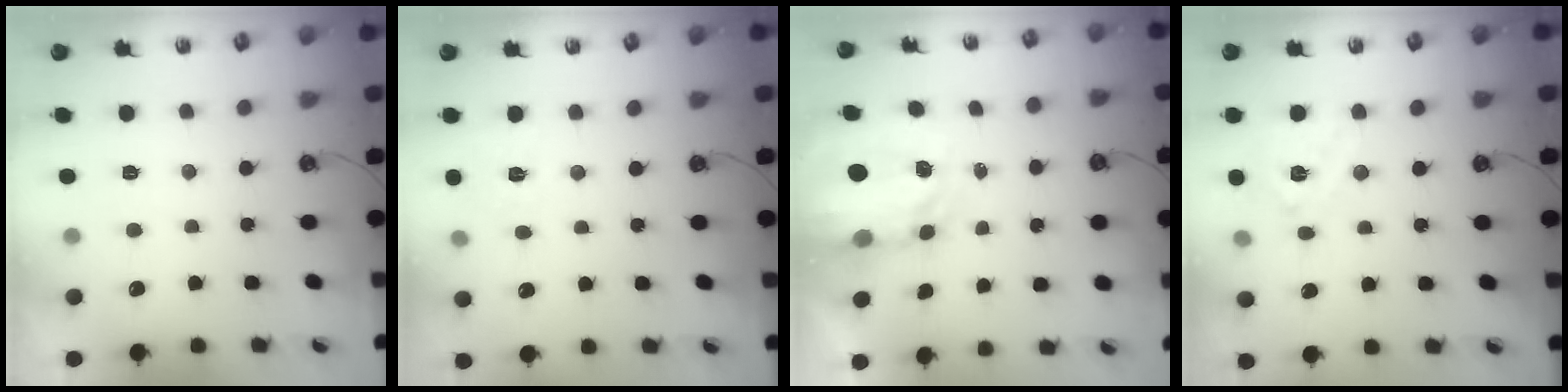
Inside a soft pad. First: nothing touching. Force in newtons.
{"total": 6.2, "press": 6.2, "slide": 0.7}
{"total": 5.5, "press": 5.4, "slide": 0.6}
{"total": 13.9, "press": 13.8, "slide": 2.0}